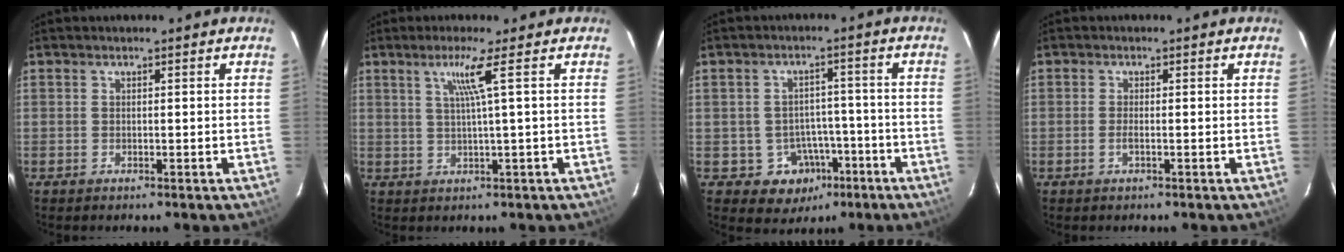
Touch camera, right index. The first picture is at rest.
{"total": 4.2, "force": [1.5, -1.5, 3.6], "torque": [-0.060, -0.002, 0.032]}
{"total": 7.6, "force": [-3.7, 6.5, 1.6], "torque": [-0.033, 0.033, -0.026]}
{"total": 1.3, "force": [-0.5, 0.2, 1.2], "torque": [-0.026, -0.001, -0.009]}